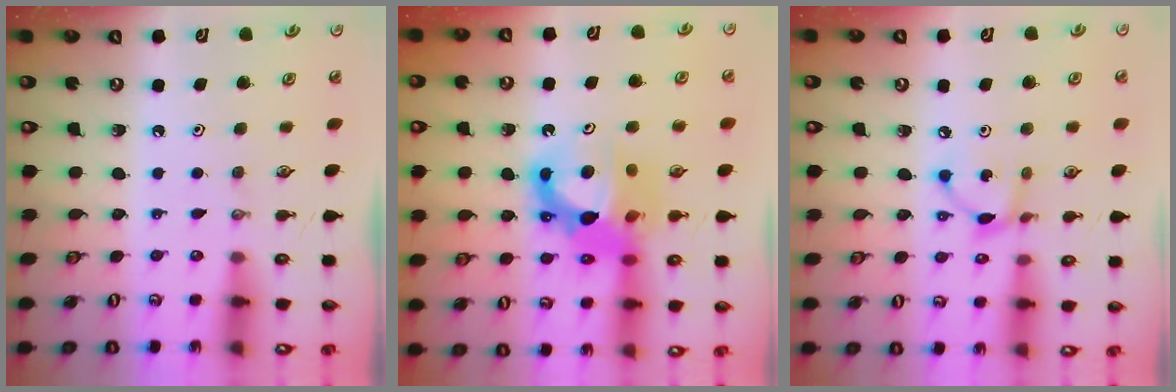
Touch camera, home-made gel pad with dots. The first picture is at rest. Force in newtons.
{"total": 13.1, "press": 12.9, "slide": 2.4}
{"total": 6.3, "press": 6.3, "slide": 0.2}